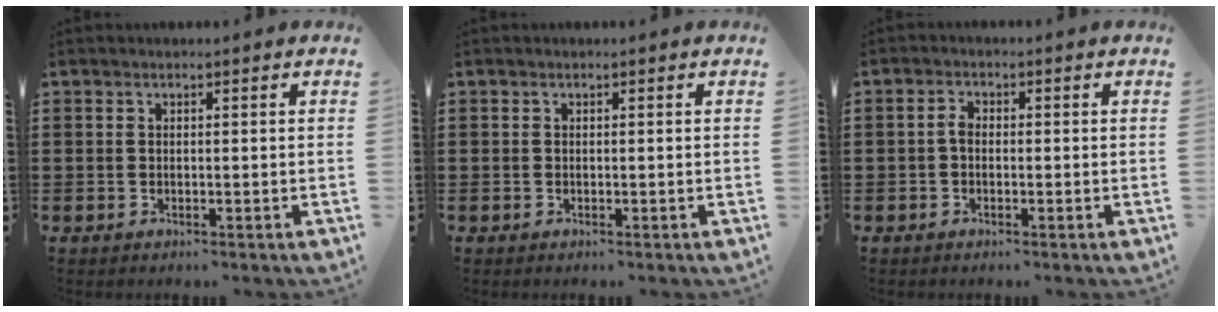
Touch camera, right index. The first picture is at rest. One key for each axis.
{"total": 0.0}
{"total": 2.0, "fx": -0.3, "fy": 1.2, "fz": 1.6, "tx": -0.039, "ty": 0.001, "tz": -0.009}